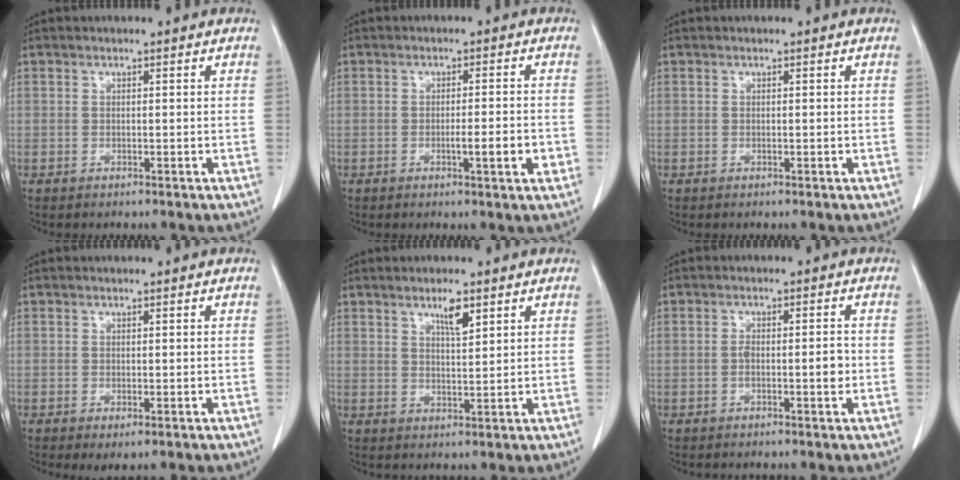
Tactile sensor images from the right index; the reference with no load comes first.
{"total": 4.4, "force": [-1.3, 0.3, 4.2], "torque": [-0.062, -0.003, -0.017]}
{"total": 0.0}
{"total": 1.7, "force": [-0.5, 0.5, 1.5], "torque": [-0.023, -0.009, -0.002]}
{"total": 3.7, "force": [2.3, 0.6, 2.8], "torque": [-0.051, -0.004, 0.040]}
{"total": 3.4, "force": [-0.6, 0.9, 3.2], "torque": [-0.056, 0.003, -0.009]}